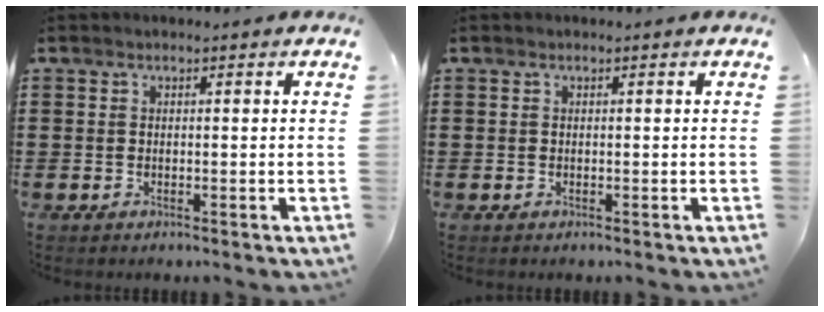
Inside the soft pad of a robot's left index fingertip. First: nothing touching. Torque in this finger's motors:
{"motor_torque": [0.01, -0.01, 0.00, 0.00]}